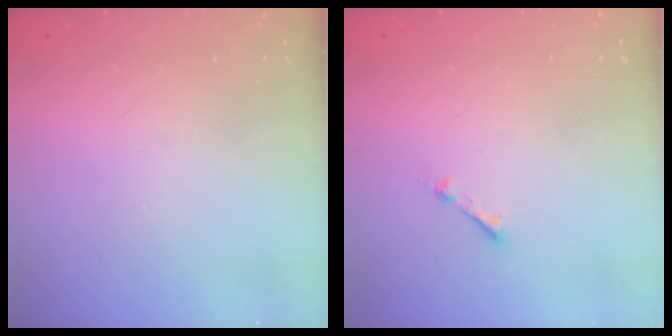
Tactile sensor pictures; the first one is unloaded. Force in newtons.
{"total": 1.7, "press": 1.7, "slide": 0.2}